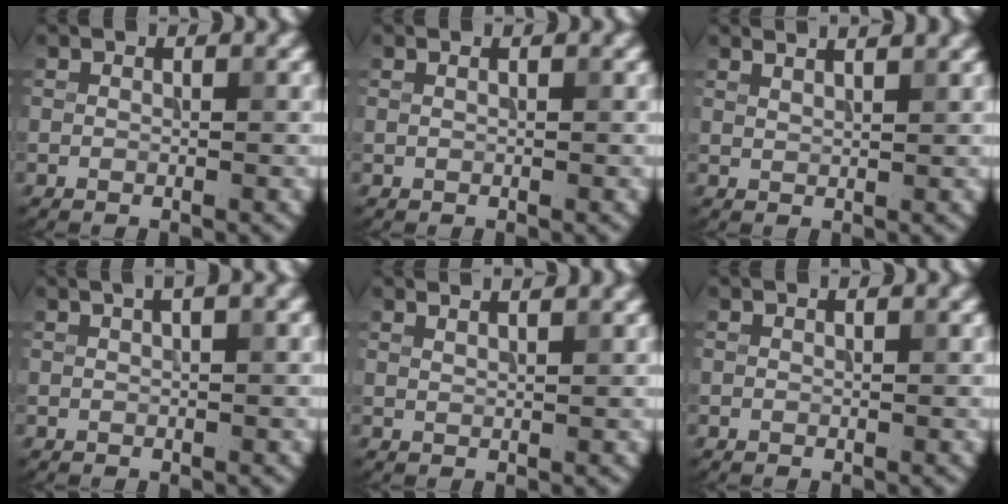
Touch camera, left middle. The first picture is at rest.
{"total": 0.6, "force": [0.3, 0.2, 0.4], "torque": [-0.009, 0.000, 0.001]}
{"total": 3.5, "force": [2.7, 1.3, 1.8], "torque": [-0.005, 0.025, 0.009]}
{"total": 3.4, "force": [1.8, 1.2, 2.7], "torque": [-0.025, 0.003, 0.019]}
{"total": 3.3, "force": [2.5, 1.2, 1.8], "torque": [-0.003, 0.021, 0.005]}
{"total": 0.0}